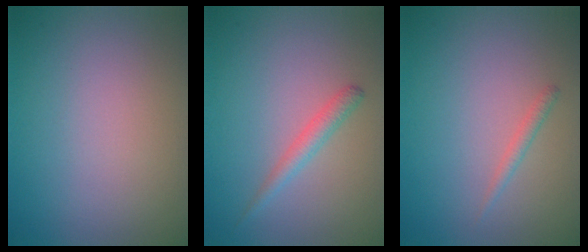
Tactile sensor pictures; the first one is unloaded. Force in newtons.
{"total": 1.6, "press": 1.6, "slide": 0.1}
{"total": 0.9, "press": 0.9, "slide": 0.0}